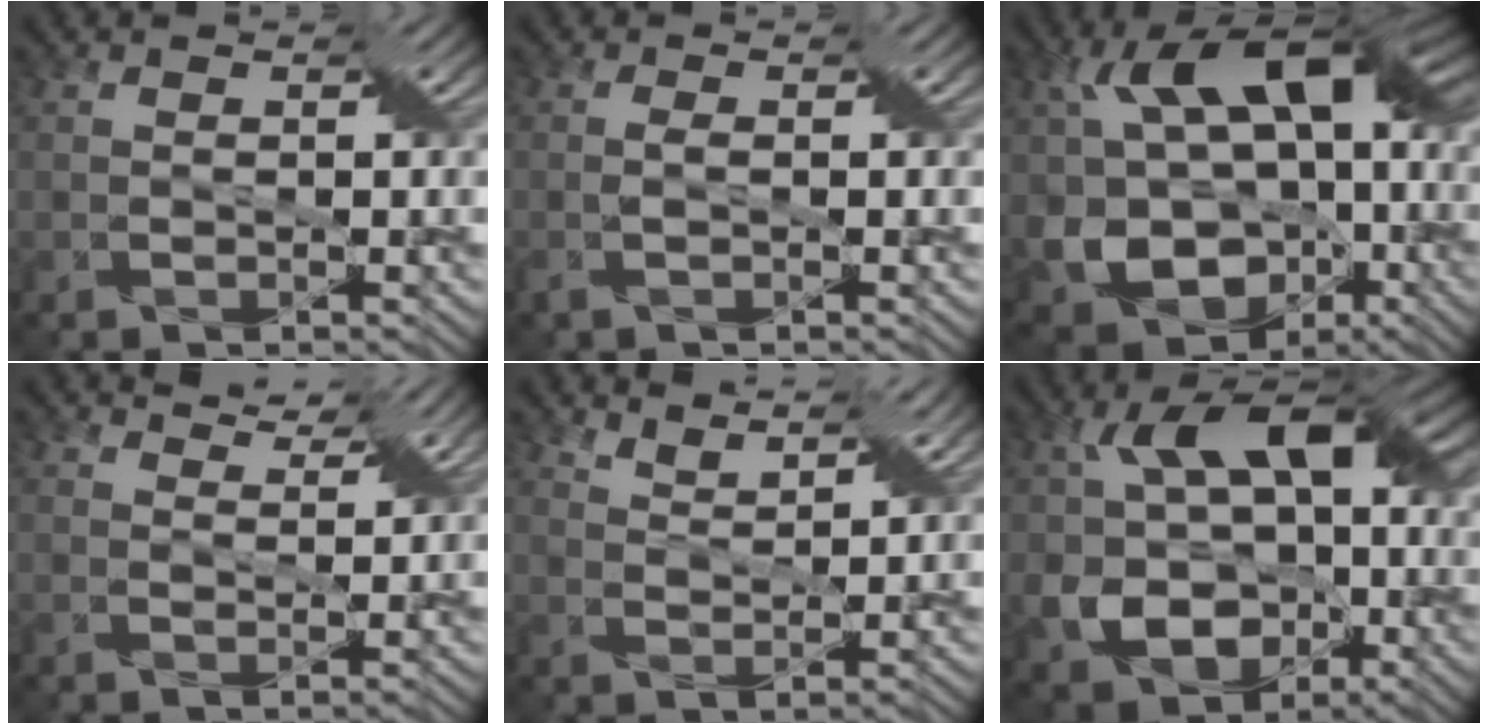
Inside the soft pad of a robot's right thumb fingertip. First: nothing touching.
{"total": 1.3, "force": [-0.3, 0.2, 1.2], "torque": [-0.031, 0.006, -0.008]}
{"total": 19.2, "force": [0.2, 13.6, 13.6], "torque": [-0.241, -0.022, 0.029]}
{"total": 3.7, "force": [3.2, 1.1, 1.5], "torque": [-0.030, -0.002, 0.052]}
{"total": 4.1, "force": [3.5, 0.9, 1.9], "torque": [-0.045, -0.004, 0.072]}
{"total": 13.7, "force": [-0.5, 9.5, 9.8], "torque": [-0.167, -0.007, -0.013]}